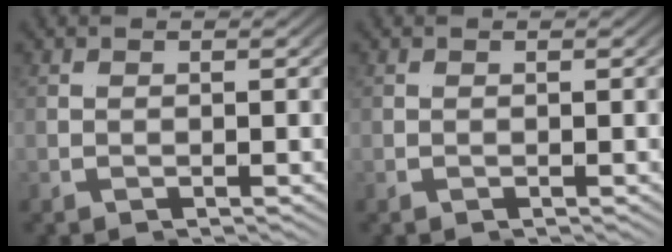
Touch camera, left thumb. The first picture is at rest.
{"total": 0.0}